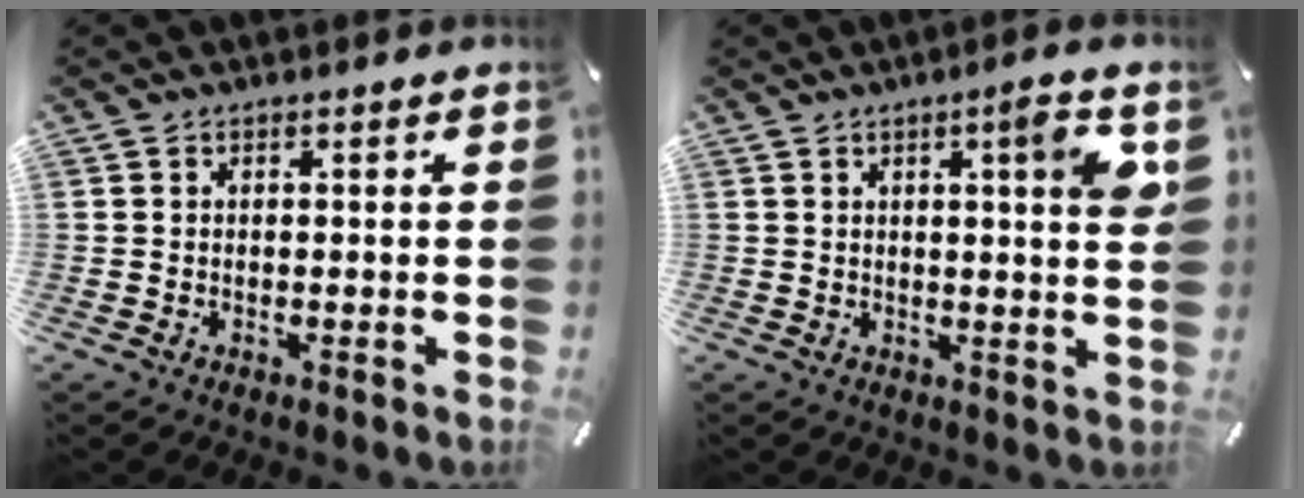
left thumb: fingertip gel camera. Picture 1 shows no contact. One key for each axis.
{"total": 7.0, "fx": 3.0, "fy": 0.6, "fz": 6.3, "tx": -0.085, "ty": -0.014, "tz": 0.039}